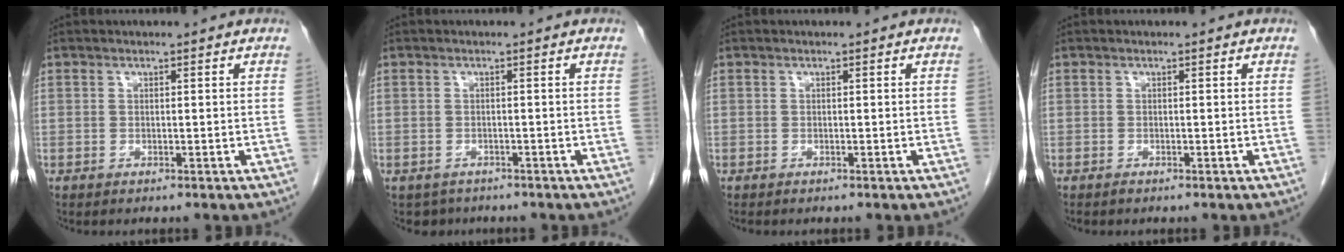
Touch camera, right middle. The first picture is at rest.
{"total": 2.7, "force": [-2.2, 1.7, -0.1], "torque": [-0.003, 0.002, -0.032]}
{"total": 0.0}
{"total": 0.0}